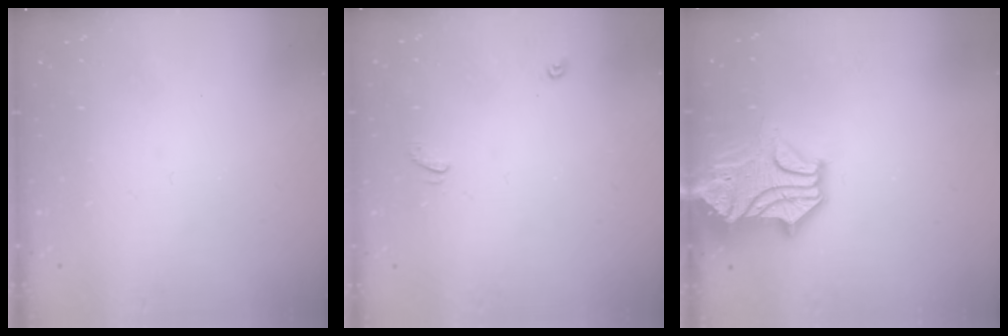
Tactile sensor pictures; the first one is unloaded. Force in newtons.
{"total": 2.6, "press": 2.6, "slide": 0.3}
{"total": 2.8, "press": 2.4, "slide": 1.3}